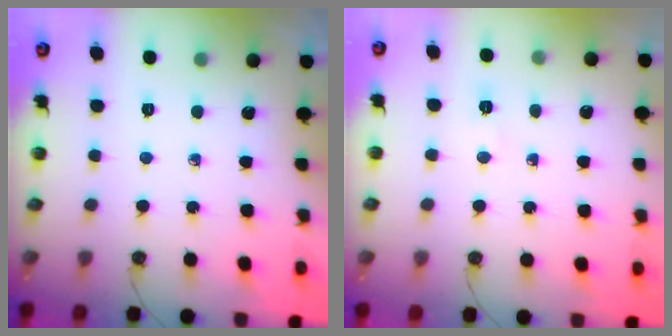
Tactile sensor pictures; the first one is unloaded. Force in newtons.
{"total": 3.9, "press": 3.9, "slide": 0.5}